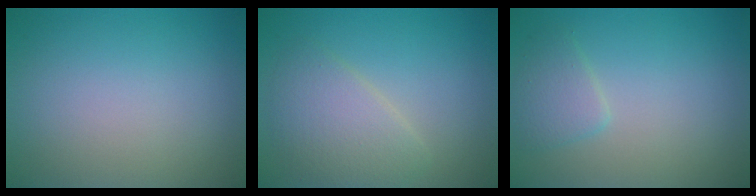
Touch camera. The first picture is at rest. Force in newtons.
{"total": 3.8, "press": 3.8, "slide": 0.2}
{"total": 1.9, "press": 1.9, "slide": 0.1}